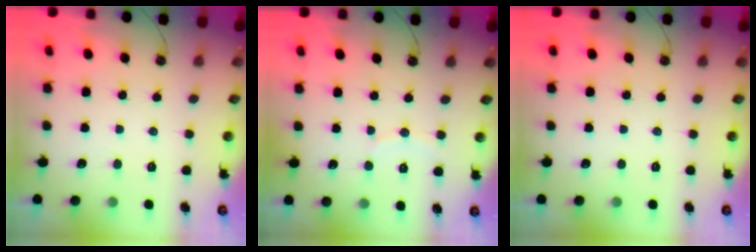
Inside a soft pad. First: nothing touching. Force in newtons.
{"total": 5.9, "press": 5.9, "slide": 0.6}
{"total": 0.0}